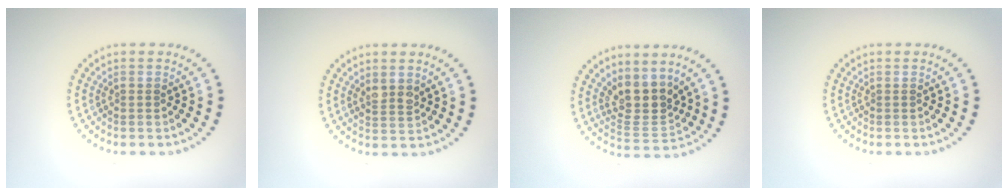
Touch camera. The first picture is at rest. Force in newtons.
{"total": 1.7, "press": 1.5, "slide": 0.7}
{"total": 3.7, "press": 3.1, "slide": 2.1}
{"total": 0.0}